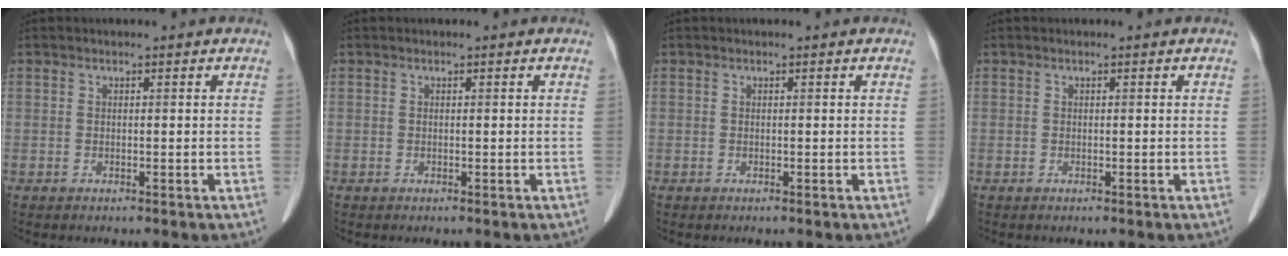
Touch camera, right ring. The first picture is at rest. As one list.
[{"total": 0.0}, {"total": 0.0}, {"total": 0.0}]